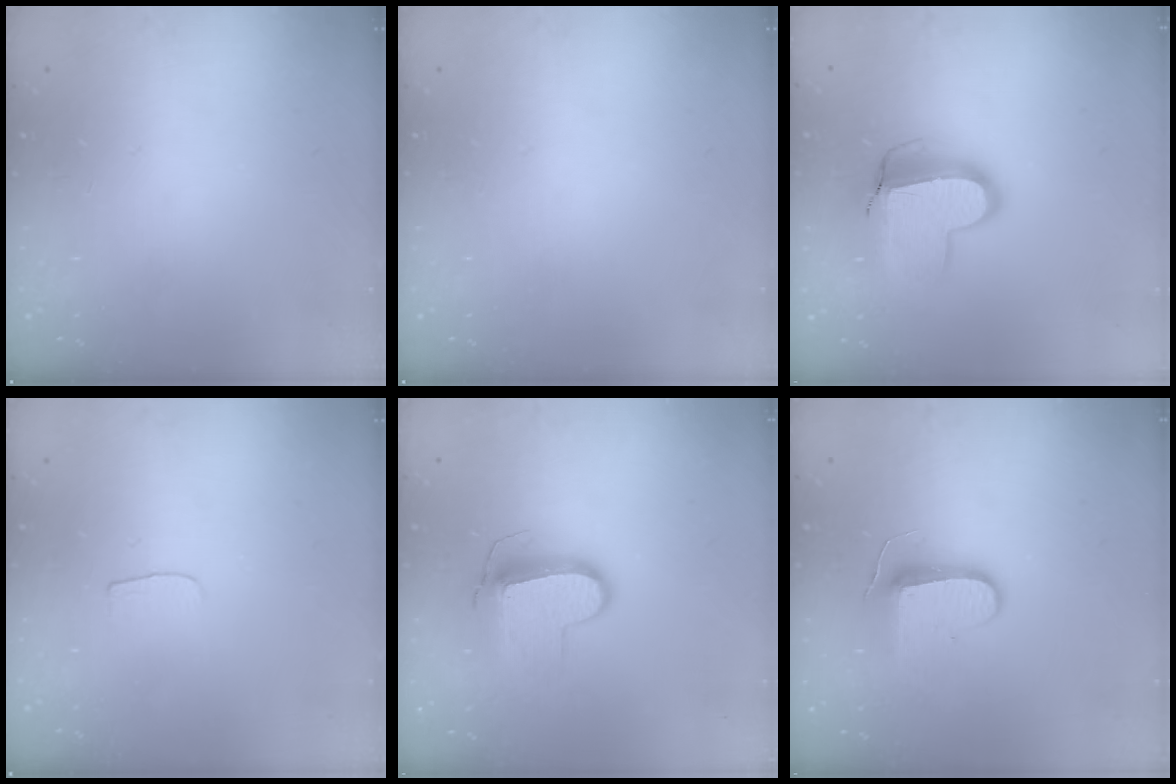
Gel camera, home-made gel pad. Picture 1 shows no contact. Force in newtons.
{"total": 0.0}
{"total": 12.8, "press": 12.8, "slide": 1.3}
{"total": 3.0, "press": 3.0, "slide": 0.3}
{"total": 11.1, "press": 11.1, "slide": 0.4}
{"total": 8.9, "press": 8.8, "slide": 1.1}